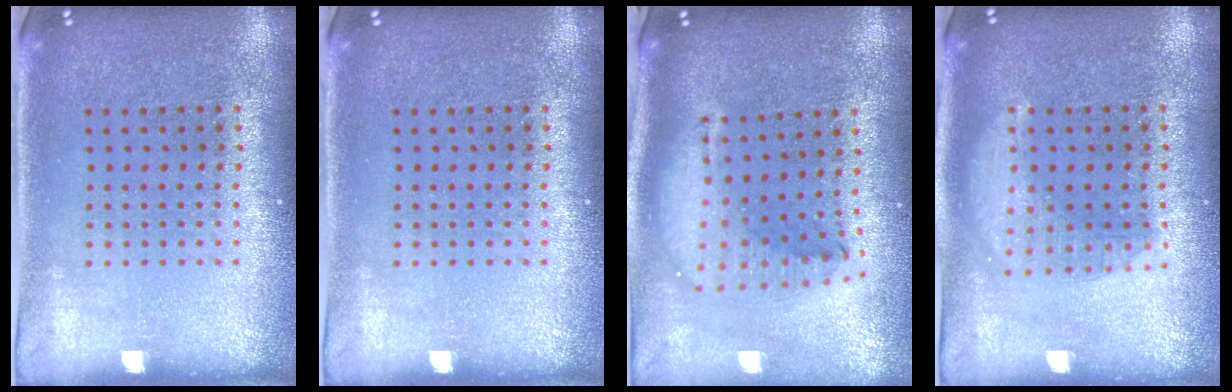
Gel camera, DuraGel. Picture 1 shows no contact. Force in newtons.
{"total": 0.0}
{"total": 2.2, "press": 1.7, "slide": 1.4}
{"total": 1.4, "press": 1.4, "slide": 0.1}